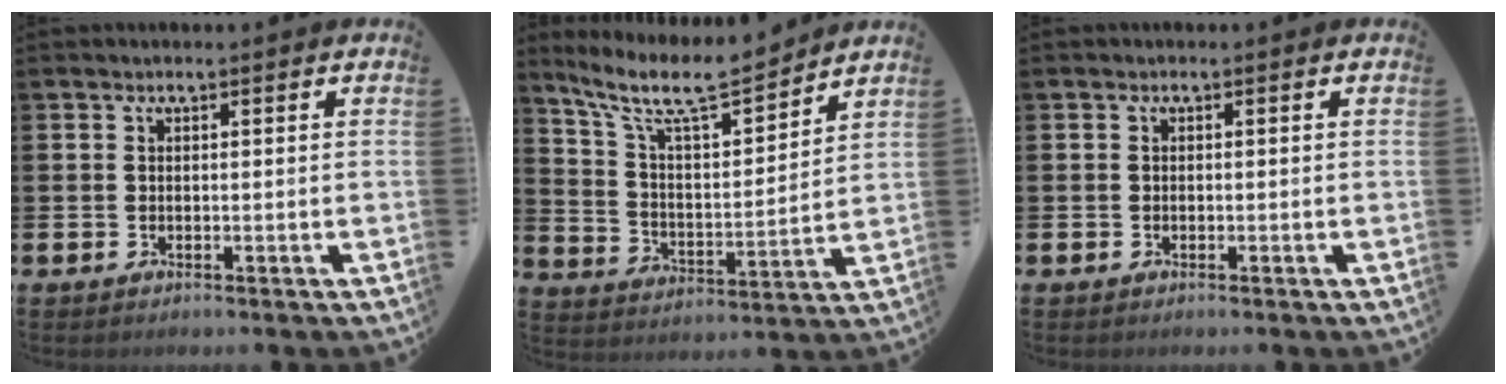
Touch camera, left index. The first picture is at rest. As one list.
[{"total": 9.8, "force": [8.5, 1.9, 4.4], "torque": [-0.115, -0.053, 0.147]}, {"total": 0.0}]